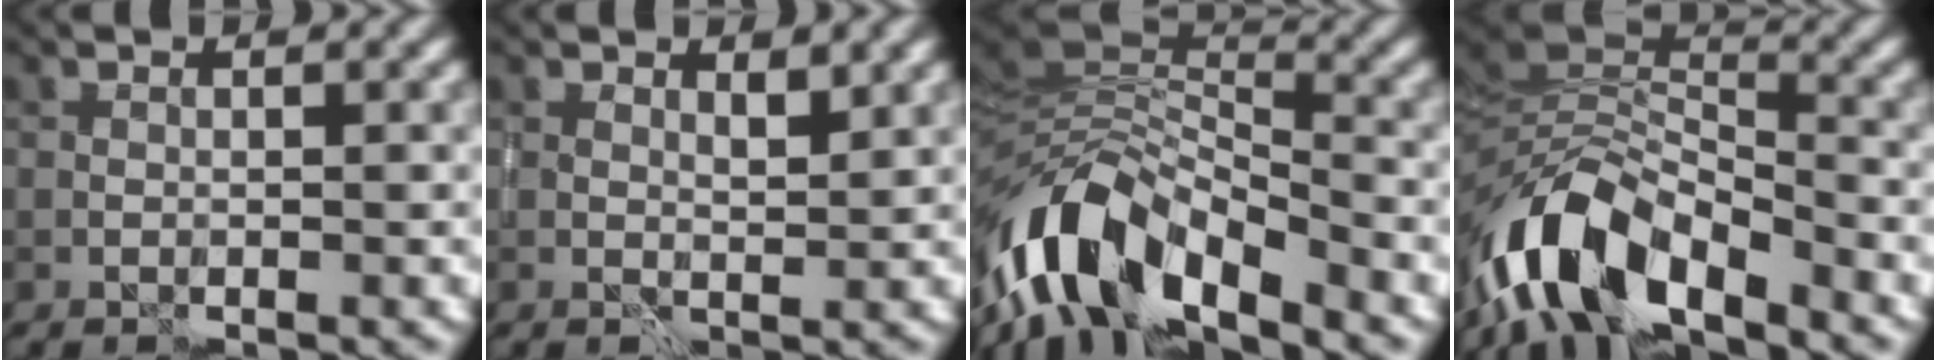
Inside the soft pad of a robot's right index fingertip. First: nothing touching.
{"total": 1.5, "force": [1.1, 0.5, 0.9], "torque": [-0.011, -0.006, 0.020]}
{"total": 9.3, "force": [-5.8, 4.1, 6.1], "torque": [-0.098, 0.000, -0.110]}
{"total": 9.3, "force": [-5.8, 4.0, 6.0], "torque": [-0.104, 0.000, -0.112]}